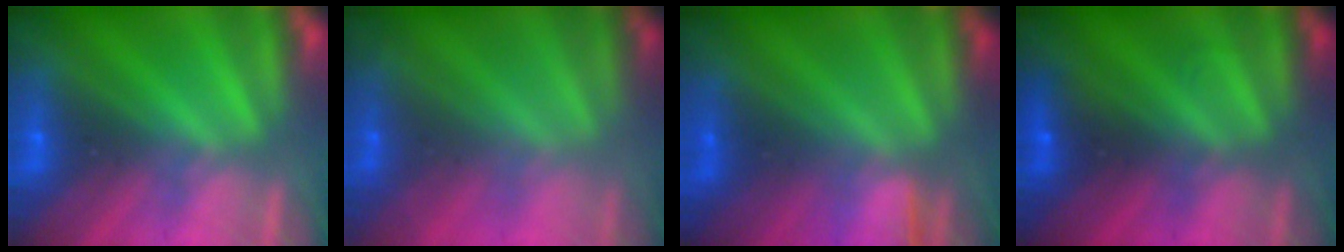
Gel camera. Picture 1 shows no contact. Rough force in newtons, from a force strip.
{"total": 1.5}
{"total": 1.3}
{"total": 1.7}